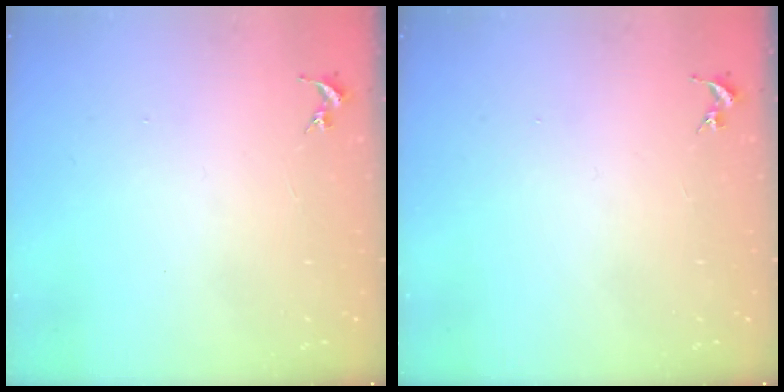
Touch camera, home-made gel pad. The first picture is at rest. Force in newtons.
{"total": 0.0}